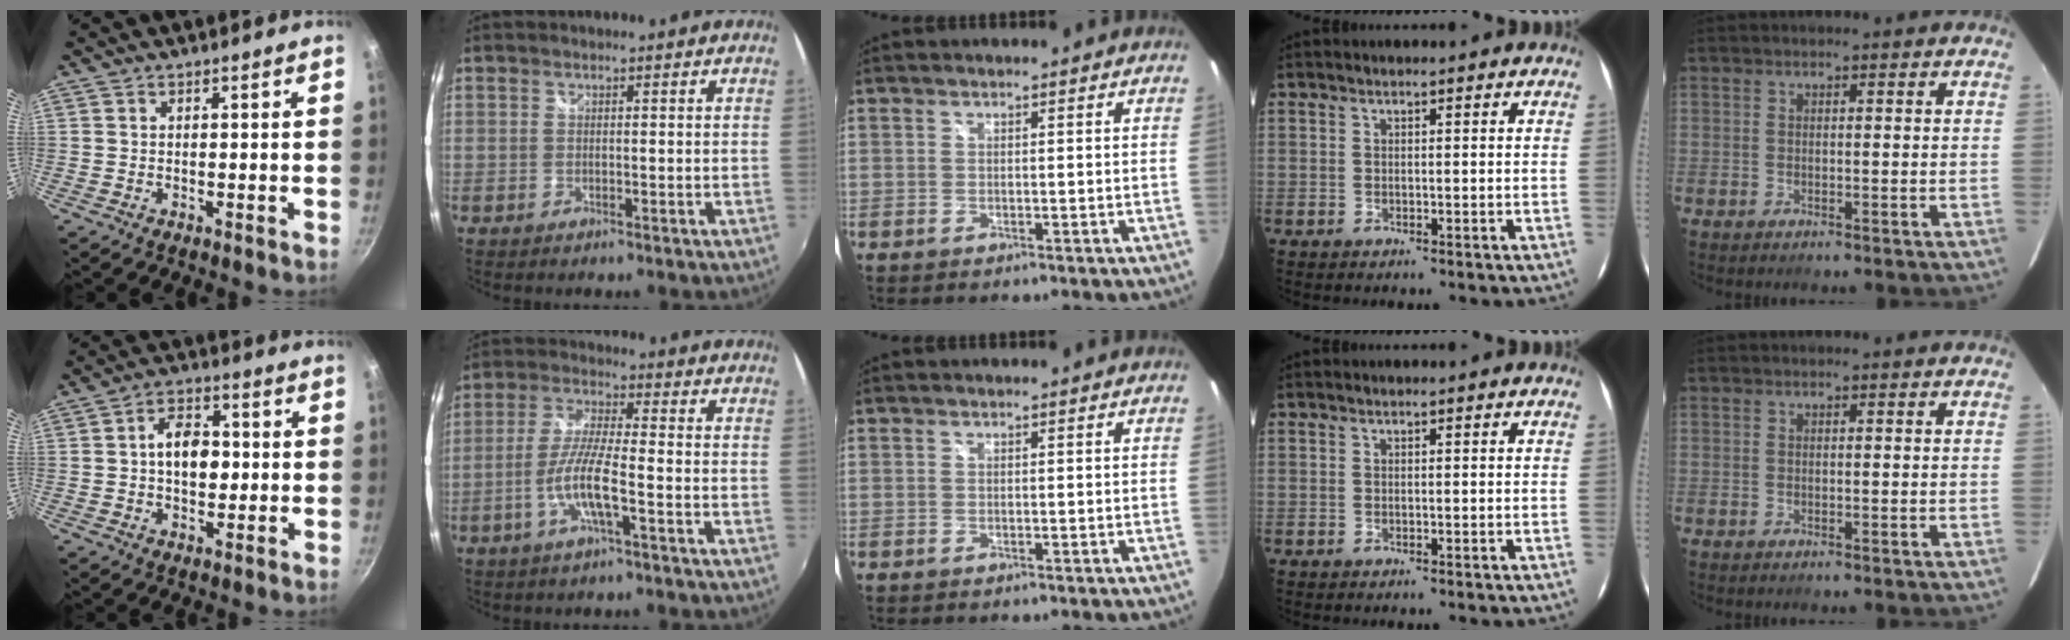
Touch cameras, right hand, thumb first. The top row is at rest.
{"thumb": {"total": 8.1, "force": [0.1, 5.4, 6.1], "torque": [-0.066, 0.015, -0.005]}, "index": {"total": 8.3, "force": [-3.4, 0.6, 7.5], "torque": [-0.159, -0.001, -0.067]}}